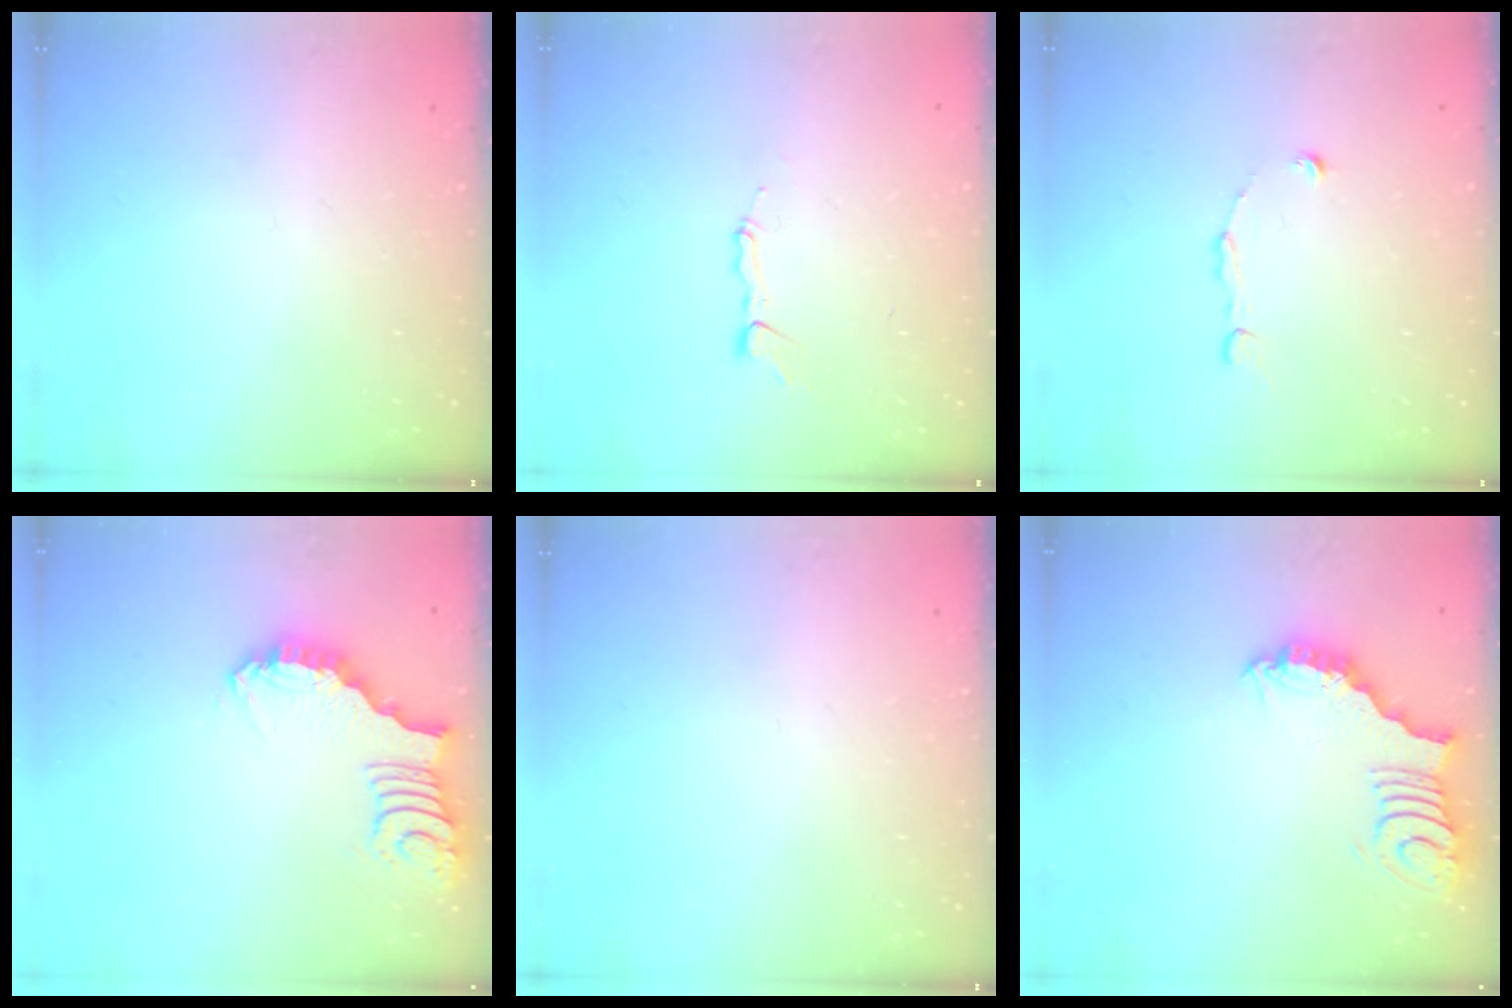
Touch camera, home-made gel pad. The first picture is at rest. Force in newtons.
{"total": 4.6, "press": 4.6, "slide": 0.2}
{"total": 1.9, "press": 1.9, "slide": 0.2}
{"total": 2.6, "press": 2.6, "slide": 0.4}
{"total": 0.0}
{"total": 2.9, "press": 2.9, "slide": 0.4}